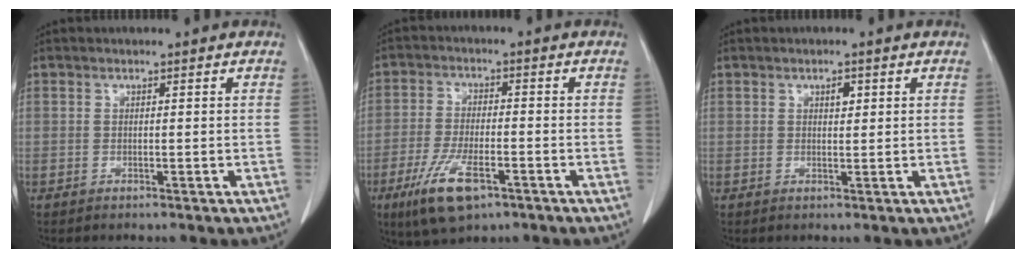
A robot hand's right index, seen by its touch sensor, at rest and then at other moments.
{"total": 9.3, "force": [-5.0, 2.9, 7.3], "torque": [-0.149, -0.018, -0.084]}
{"total": 1.4, "force": [0.6, 0.7, 1.1], "torque": [-0.017, -0.001, 0.009]}